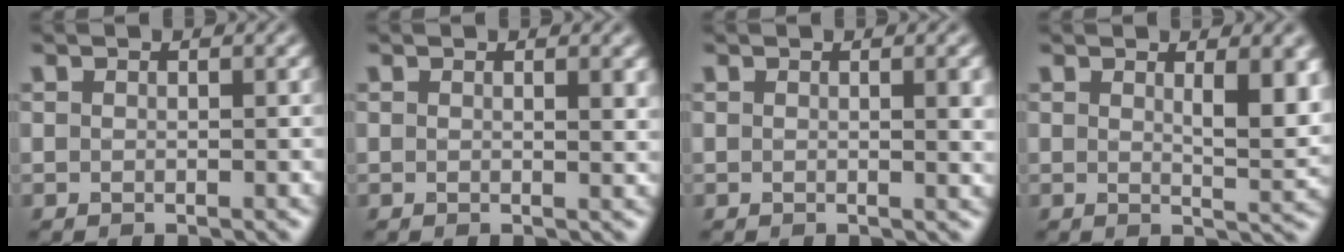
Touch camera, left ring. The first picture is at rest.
{"total": 1.2, "force": [0.6, 0.3, 1.0], "torque": [-0.008, -0.001, 0.008]}
{"total": 2.2, "force": [0.4, 0.6, 2.1], "torque": [-0.018, 0.001, 0.002]}
{"total": 4.3, "force": [1.5, 1.2, 3.9], "torque": [-0.052, -0.007, 0.028]}